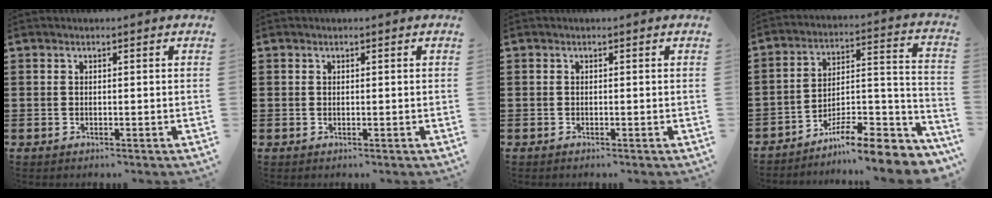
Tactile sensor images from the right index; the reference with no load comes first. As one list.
[{"total": 0.0}, {"total": 0.0}, {"total": 8.8, "force": [-7.1, 1.7, 4.9], "torque": [-0.066, 0.013, -0.134]}]